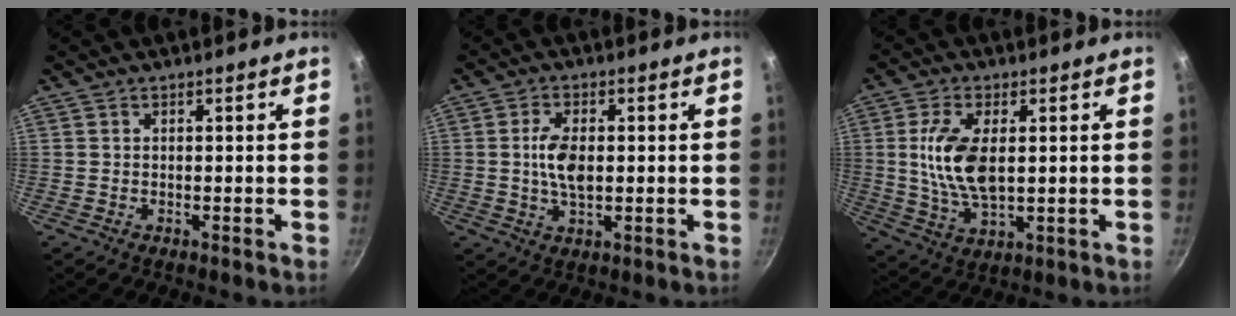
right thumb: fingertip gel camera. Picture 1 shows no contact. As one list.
[{"total": 6.3, "force": [0.3, 3.2, 5.4], "torque": [-0.105, 0.001, 0.004]}, {"total": 11.4, "force": [1.3, 5.6, 9.8], "torque": [-0.198, -0.011, 0.031]}]